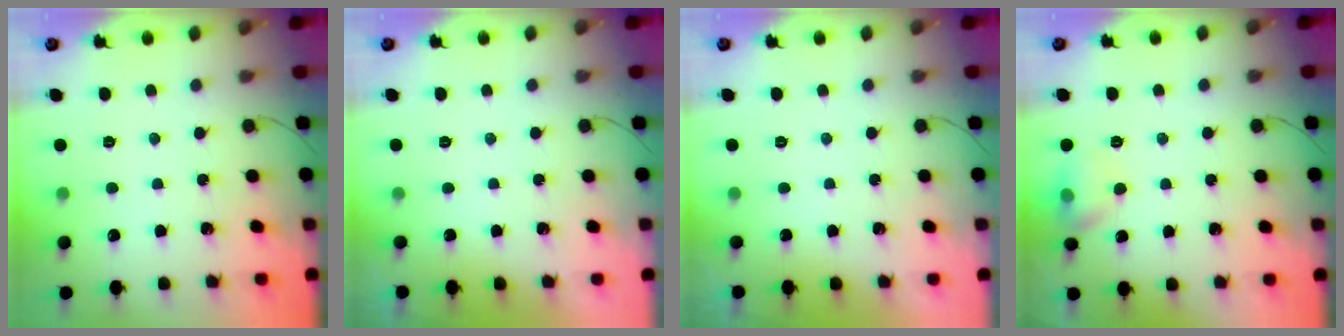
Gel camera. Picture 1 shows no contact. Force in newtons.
{"total": 0.0}
{"total": 0.0}
{"total": 7.4, "press": 7.2, "slide": 1.9}